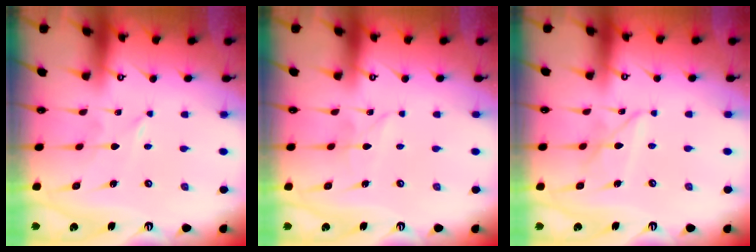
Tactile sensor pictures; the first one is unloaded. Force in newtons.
{"total": 2.7, "press": 2.7, "slide": 0.3}
{"total": 6.9, "press": 6.9, "slide": 0.6}